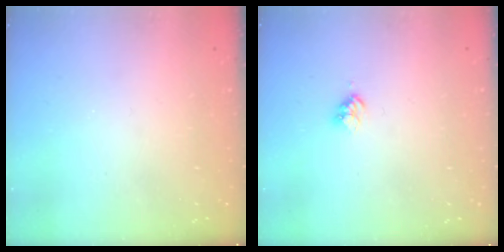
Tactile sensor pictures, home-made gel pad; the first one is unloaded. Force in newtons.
{"total": 3.0, "press": 3.0, "slide": 0.4}